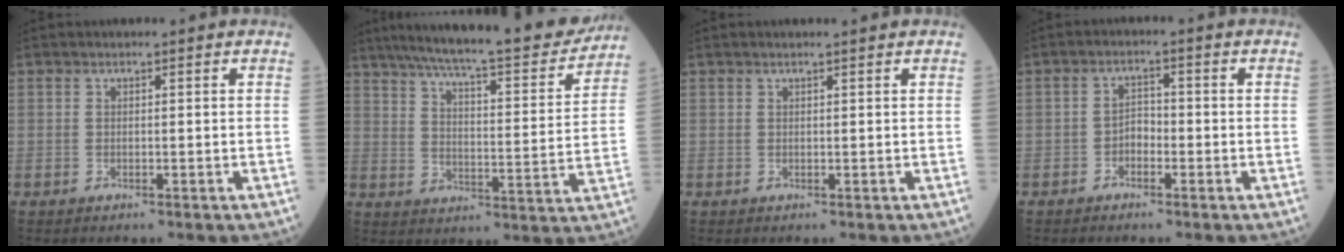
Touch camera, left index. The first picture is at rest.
{"total": 24.2, "force": [21.0, 3.0, 11.7], "torque": [-0.189, -0.019, 0.282]}
{"total": 1.0, "force": [0.9, -0.2, 0.5], "torque": [-0.009, 0.003, 0.016]}
{"total": 2.3, "force": [-1.2, 1.3, 1.4], "torque": [-0.019, 0.005, -0.026]}